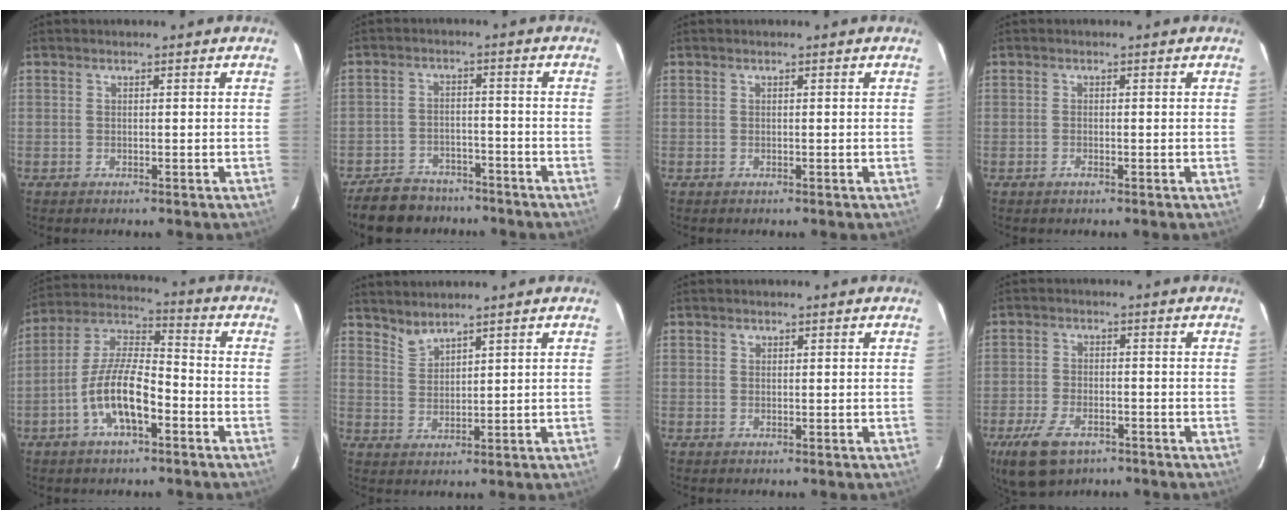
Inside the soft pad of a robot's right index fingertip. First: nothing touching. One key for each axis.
{"total": 11.8, "fx": -9.7, "fy": 5.7, "fz": 3.6, "tx": -0.103, "ty": 0.011, "tz": -0.140}
{"total": 0.0}
{"total": 0.9, "fx": -0.5, "fy": 0.5, "fz": 0.5, "tx": -0.011, "ty": 0.000, "tz": -0.010}
{"total": 12.1, "fx": -5.0, "fy": 4.2, "fz": 10.2, "tx": -0.213, "ty": 0.005, "tz": -0.094}
{"total": 3.1, "fx": 3.1, "fy": 0.2, "fz": 0.7, "tx": -0.013, "ty": -0.001, "tz": 0.061}
{"total": 0.6, "fx": 0.3, "fy": 0.5, "fz": 0.1, "tx": 0.002, "ty": 0.003, "tz": 0.004}
{"total": 9.7, "fx": -5.9, "fy": 4.9, "fz": 5.8, "tx": -0.145, "ty": -0.018, "tz": -0.106}